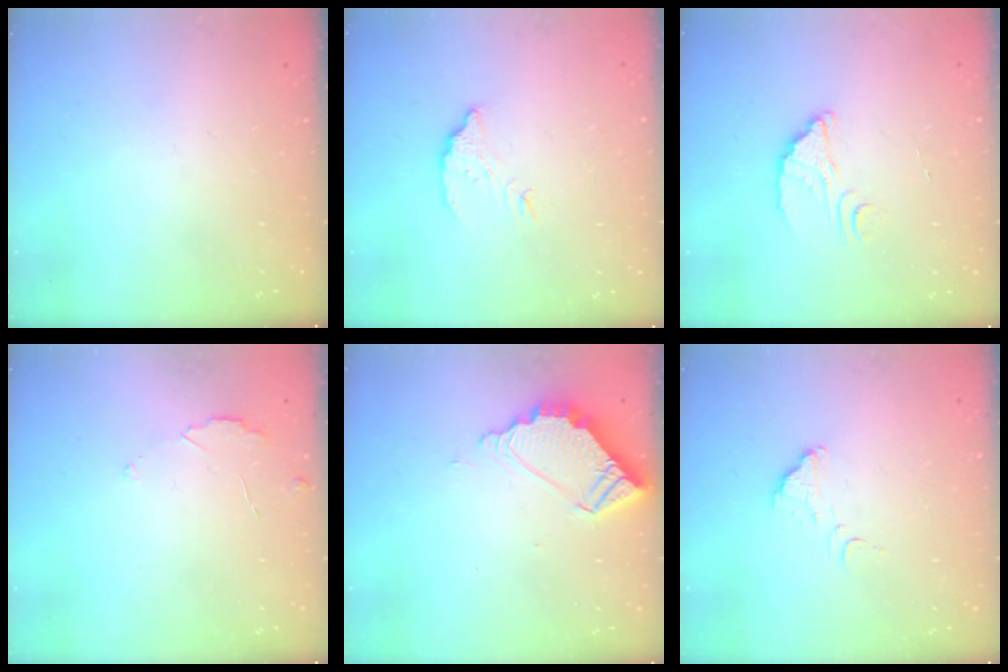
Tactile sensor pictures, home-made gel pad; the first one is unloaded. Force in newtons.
{"total": 4.4, "press": 4.4, "slide": 0.2}
{"total": 2.3, "press": 2.3, "slide": 0.1}
{"total": 2.7, "press": 2.6, "slide": 0.3}
{"total": 5.8, "press": 5.8, "slide": 0.3}
{"total": 2.9, "press": 2.9, "slide": 0.1}